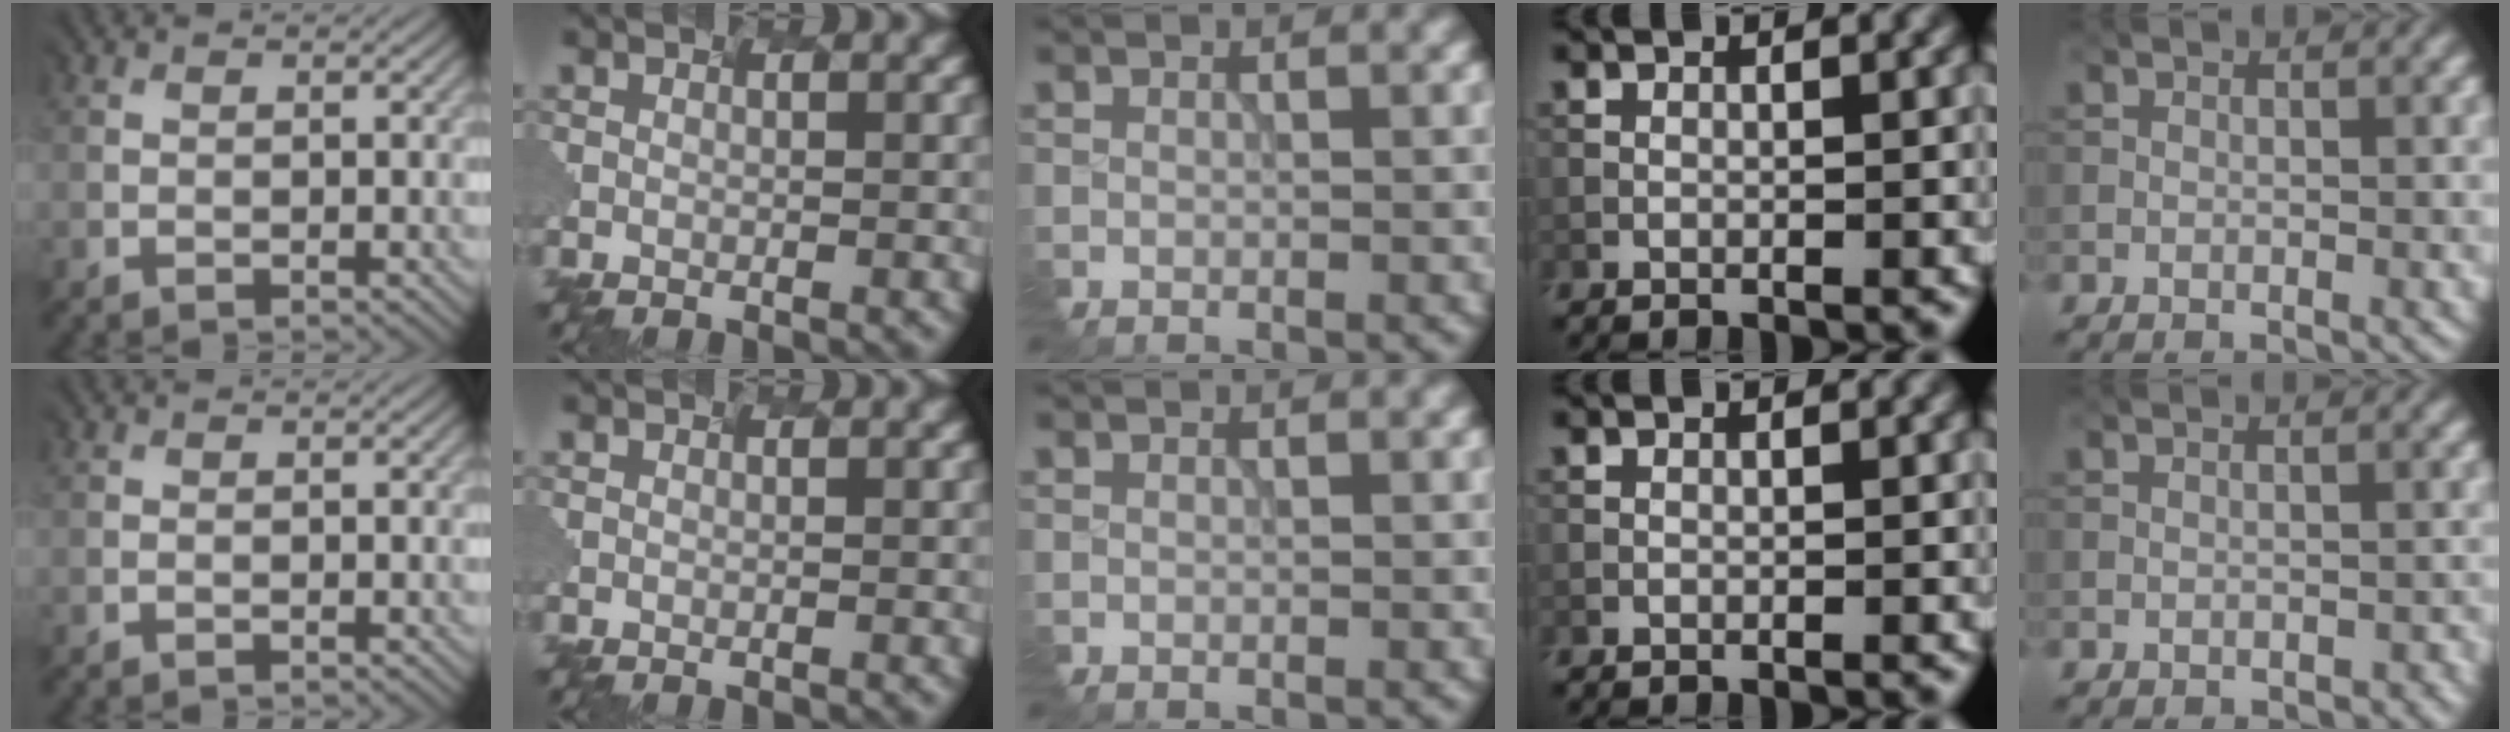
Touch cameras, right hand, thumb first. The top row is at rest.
{"thumb": {"total": 0.5, "force": [-0.2, -0.3, -0.3], "torque": [0.006, 0.000, -0.005]}, "little": {"total": 0.7, "force": [-0.3, 0.4, 0.4], "torque": [-0.007, -0.005, -0.002]}}